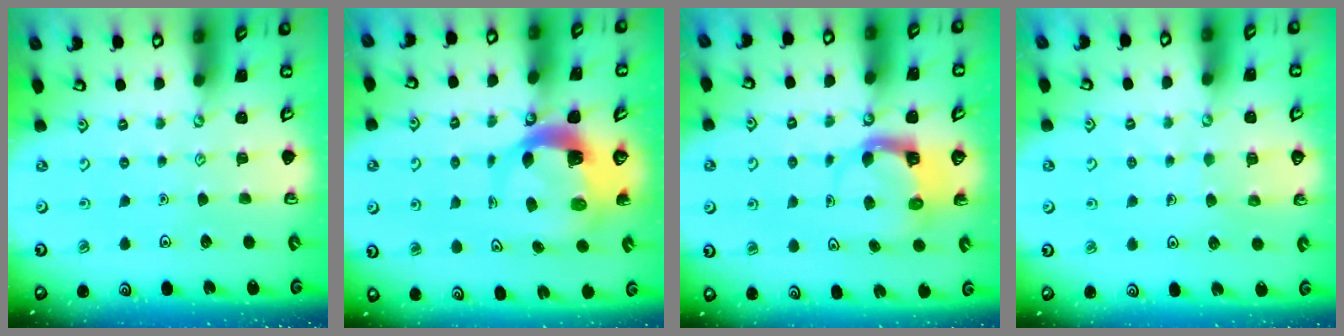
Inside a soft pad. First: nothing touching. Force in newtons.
{"total": 6.4, "press": 6.3, "slide": 0.9}
{"total": 4.4, "press": 4.4, "slide": 0.3}
{"total": 4.7, "press": 4.6, "slide": 0.4}